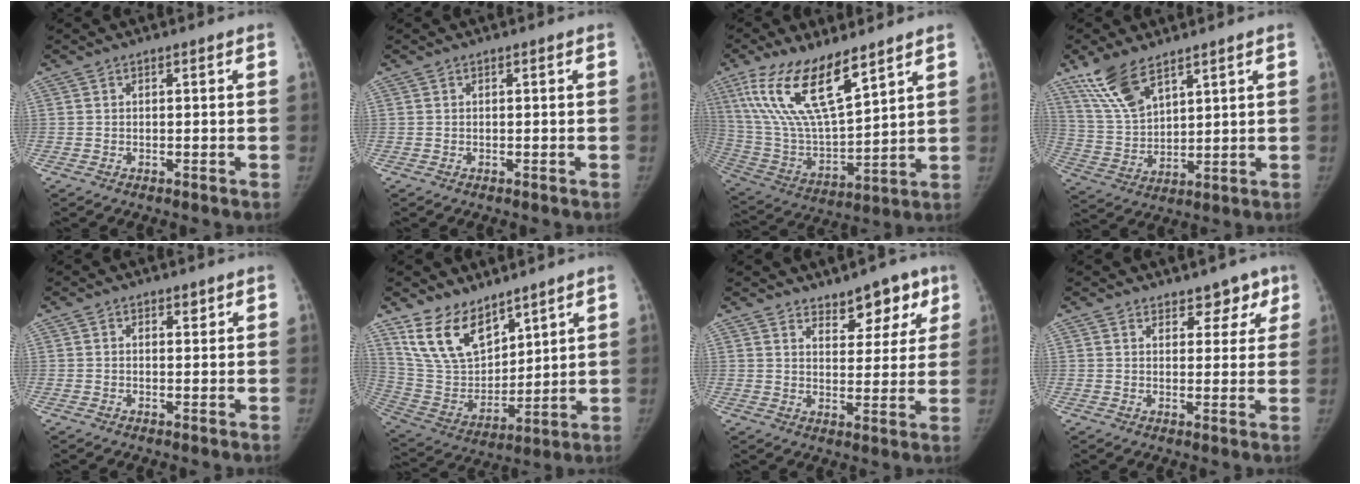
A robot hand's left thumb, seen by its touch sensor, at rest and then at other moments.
{"total": 0.0}
{"total": 19.3, "force": [11.3, 6.5, 14.2], "torque": [-0.265, -0.048, 0.228]}
{"total": 10.6, "force": [7.4, 4.2, 6.4], "torque": [-0.121, -0.029, 0.161]}
{"total": 1.2, "force": [0.7, 0.7, 0.7], "torque": [-0.003, -0.002, 0.008]}
{"total": 15.0, "force": [10.4, 8.0, 7.4], "torque": [-0.106, -0.057, 0.221]}
{"total": 8.1, "force": [5.6, 4.4, 4.0], "torque": [-0.008, -0.030, 0.079]}
{"total": 5.1, "force": [3.6, 3.1, 1.8], "torque": [0.018, -0.017, 0.044]}